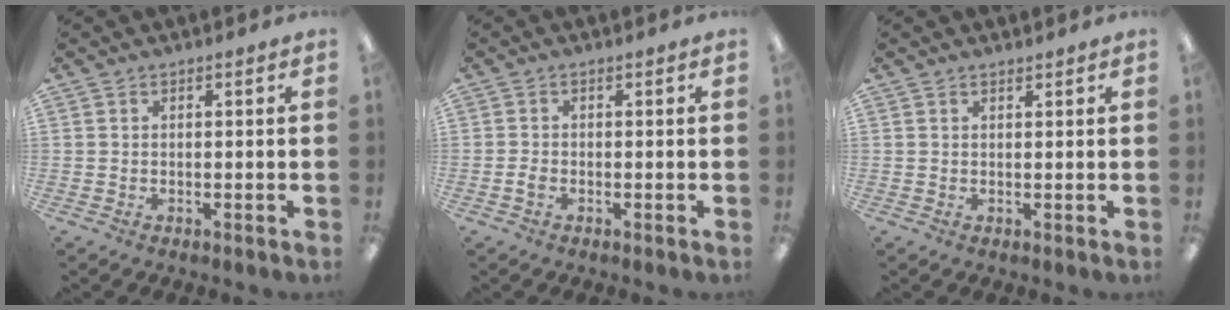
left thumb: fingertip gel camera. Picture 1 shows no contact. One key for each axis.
{"total": 1.2, "fx": -0.5, "fy": 0.7, "fz": 0.8, "tx": -0.014, "ty": 0.002, "tz": -0.009}
{"total": 0.8, "fx": 0.8, "fy": 0.2, "fz": 0.1, "tx": -0.002, "ty": 0.000, "tz": 0.015}